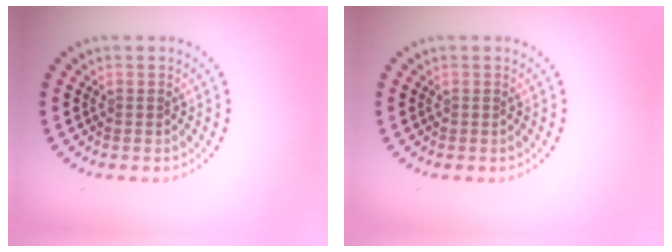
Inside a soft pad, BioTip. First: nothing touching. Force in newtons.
{"total": 0.0}